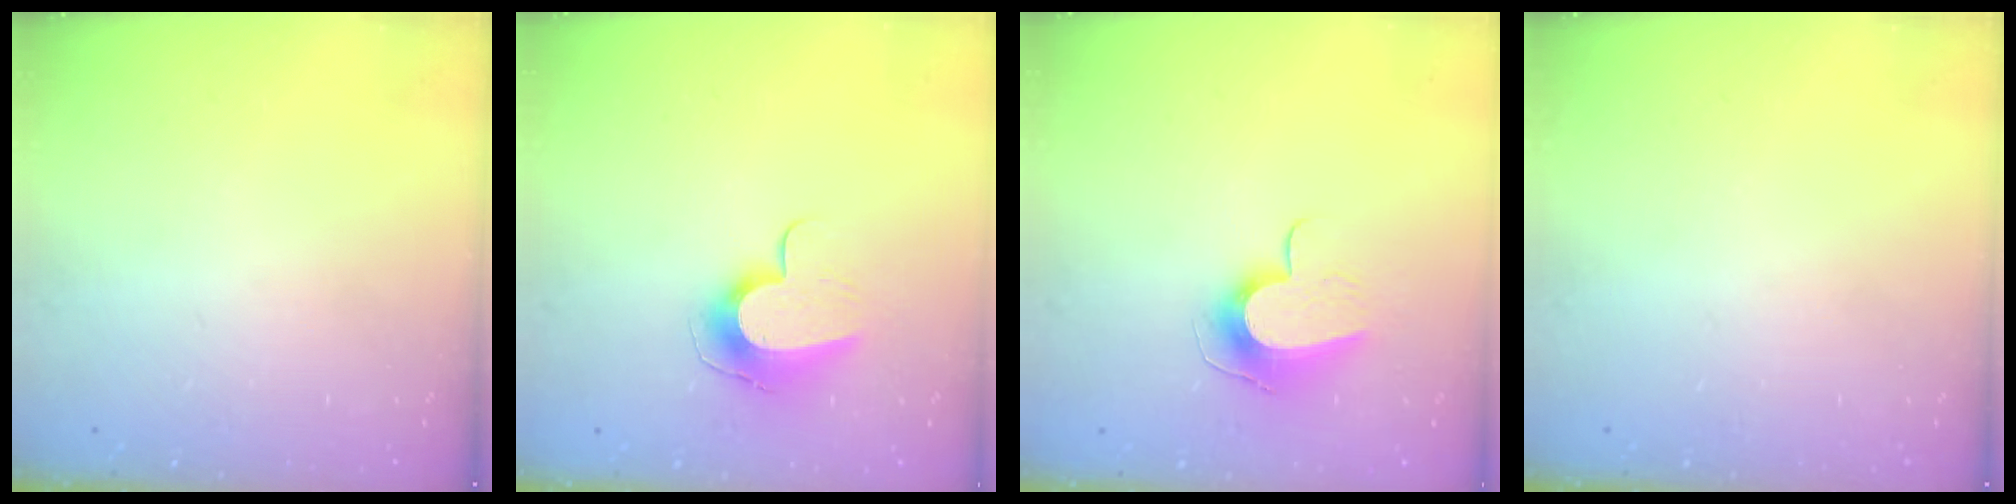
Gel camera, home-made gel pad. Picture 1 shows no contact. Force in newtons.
{"total": 9.6, "press": 9.6, "slide": 0.1}
{"total": 11.2, "press": 11.1, "slide": 0.5}
{"total": 0.0}